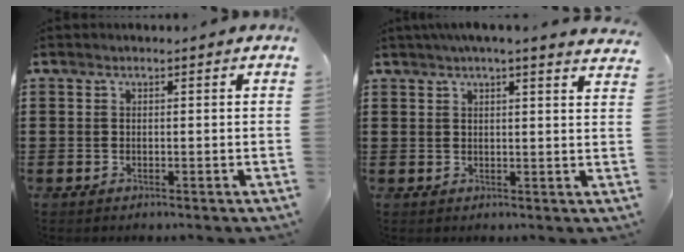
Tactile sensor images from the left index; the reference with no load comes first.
{"total": 2.9, "force": [2.6, -0.5, 1.3], "torque": [-0.033, -0.005, 0.046]}